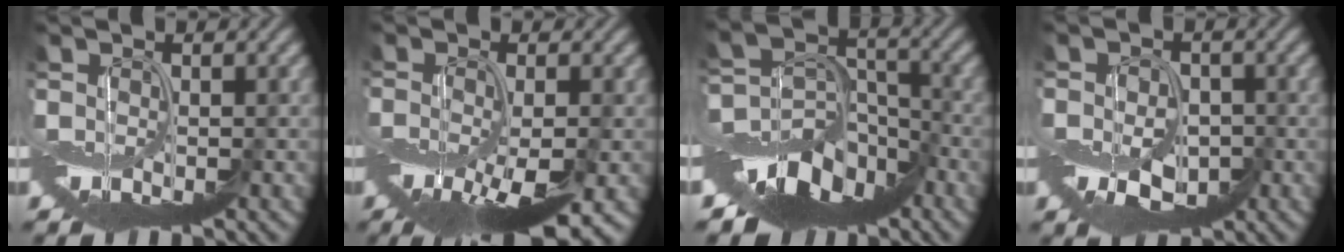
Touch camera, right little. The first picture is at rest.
{"total": 7.8, "force": [-4.0, 2.3, 6.3], "torque": [-0.113, -0.032, -0.059]}
{"total": 10.4, "force": [-7.2, 6.1, 4.4], "torque": [-0.064, 0.010, -0.132]}
{"total": 3.9, "force": [-1.4, 2.6, 2.6], "torque": [-0.048, -0.006, -0.023]}